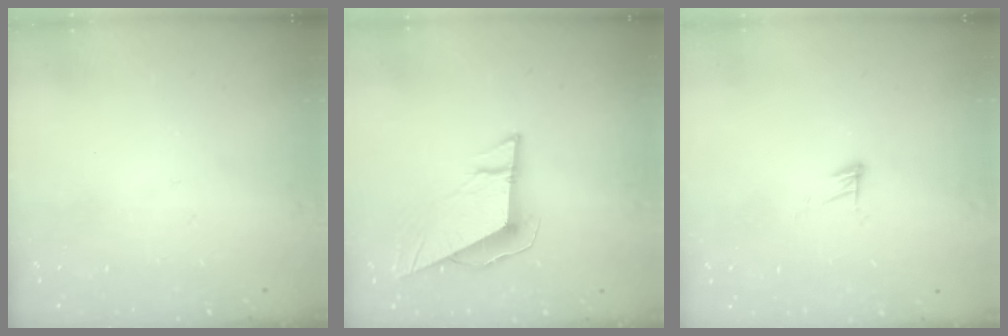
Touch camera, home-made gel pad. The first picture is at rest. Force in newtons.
{"total": 9.0, "press": 9.0, "slide": 1.0}
{"total": 5.2, "press": 5.1, "slide": 0.4}